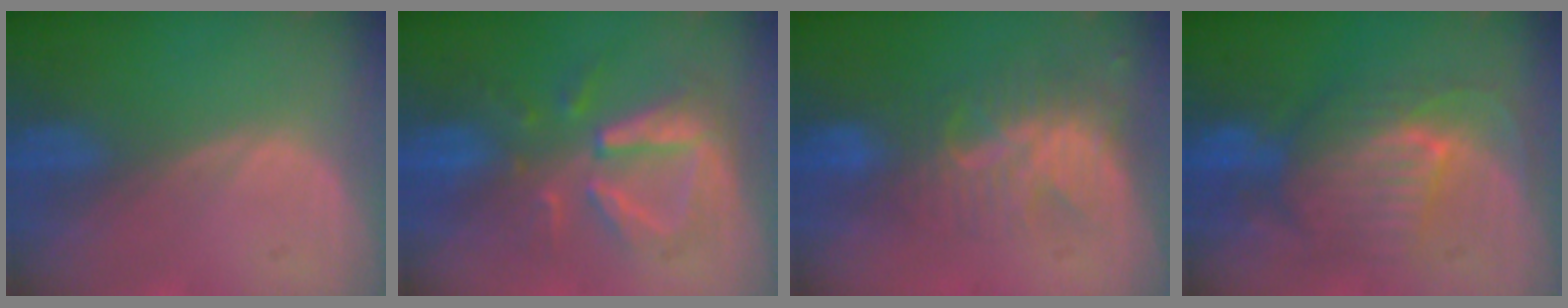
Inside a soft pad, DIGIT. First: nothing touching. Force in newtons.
{"total": 8.0, "press": 8.0, "slide": 0.1}
{"total": 8.6, "press": 7.6, "slide": 4.1}
{"total": 9.1, "press": 8.7, "slide": 2.6}